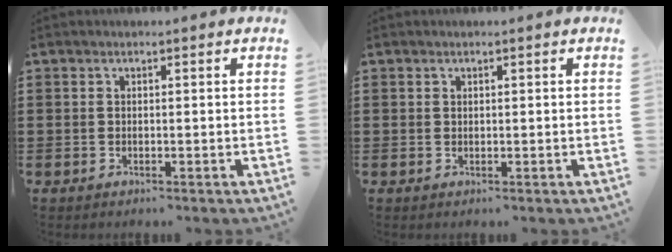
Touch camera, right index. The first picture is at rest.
{"total": 0.0}